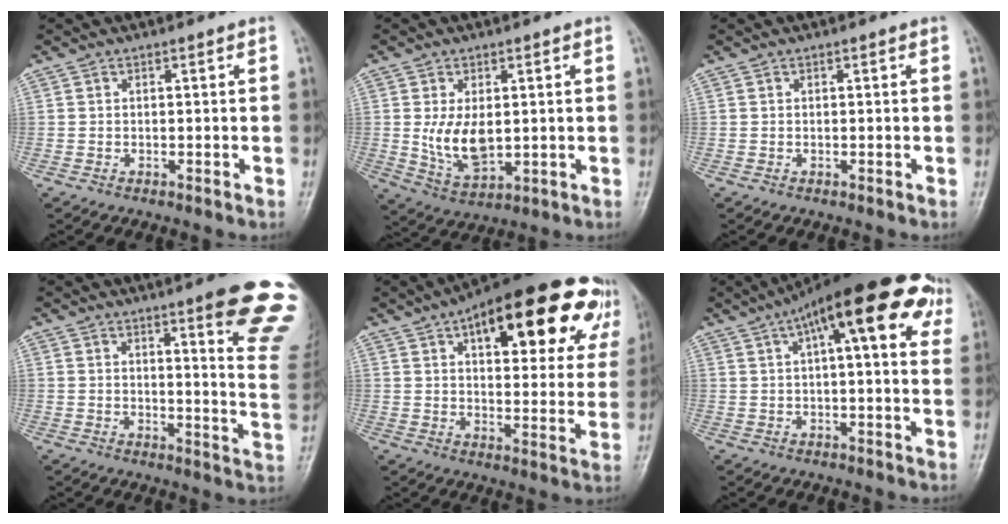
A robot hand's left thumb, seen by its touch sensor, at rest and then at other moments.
{"total": 8.3, "force": [0.4, 4.8, 6.7], "torque": [-0.111, -0.014, 0.021]}
{"total": 0.0}
{"total": 16.8, "force": [10.7, 2.2, 12.8], "torque": [-0.125, -0.062, 0.120]}
{"total": 25.8, "force": [12.7, 10.6, 19.7], "torque": [-0.235, -0.001, 0.172]}
{"total": 21.2, "force": [9.1, 6.9, 17.8], "torque": [-0.252, 0.032, 0.124]}